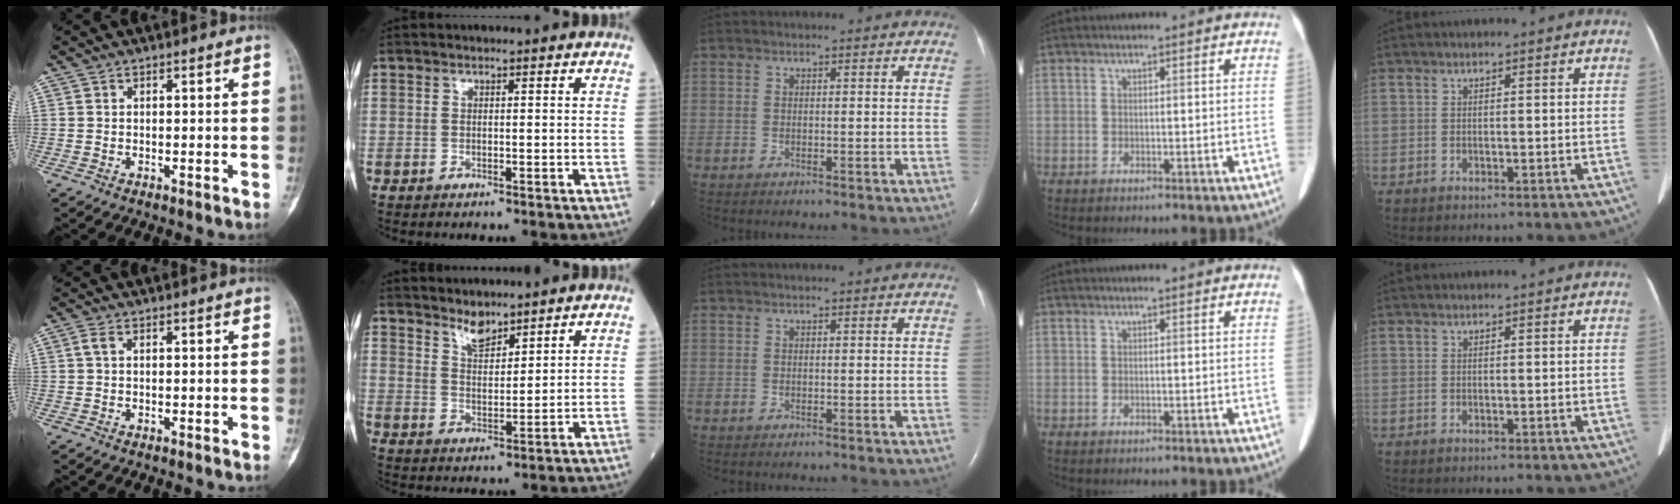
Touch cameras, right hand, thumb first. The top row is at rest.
{"thumb": {"total": 1.1, "force": [0.2, 0.5, 1.0], "torque": [-0.026, 0.001, 0.002]}, "index": {"total": 3.9, "force": [3.5, 1.0, 1.4], "torque": [-0.029, -0.005, 0.069]}}